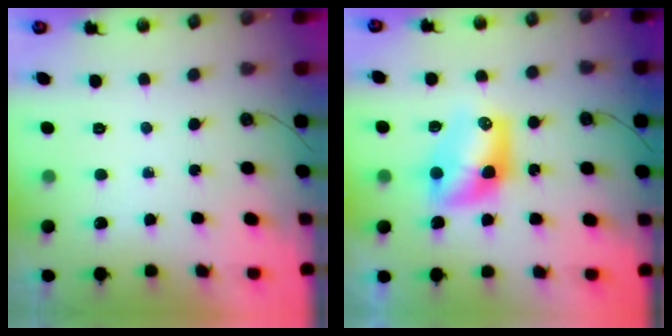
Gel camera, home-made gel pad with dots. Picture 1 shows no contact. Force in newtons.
{"total": 10.5, "press": 10.4, "slide": 1.5}